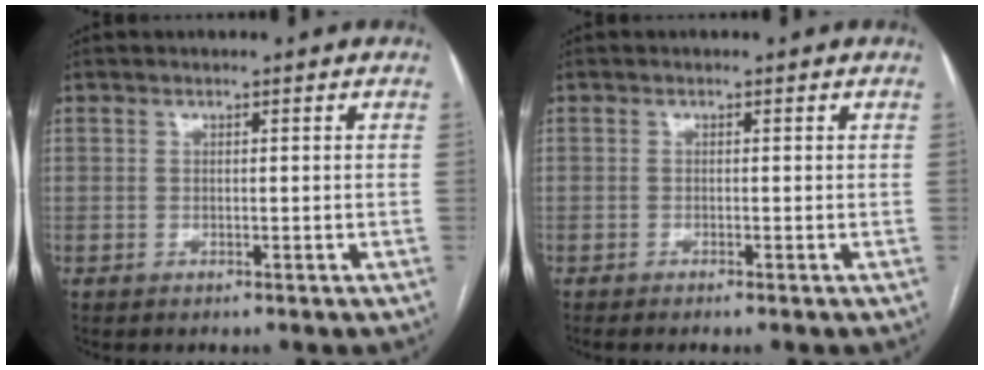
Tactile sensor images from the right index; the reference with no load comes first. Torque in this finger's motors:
{"motor_torque": [-0.12, -0.10, -0.03, 0.01]}